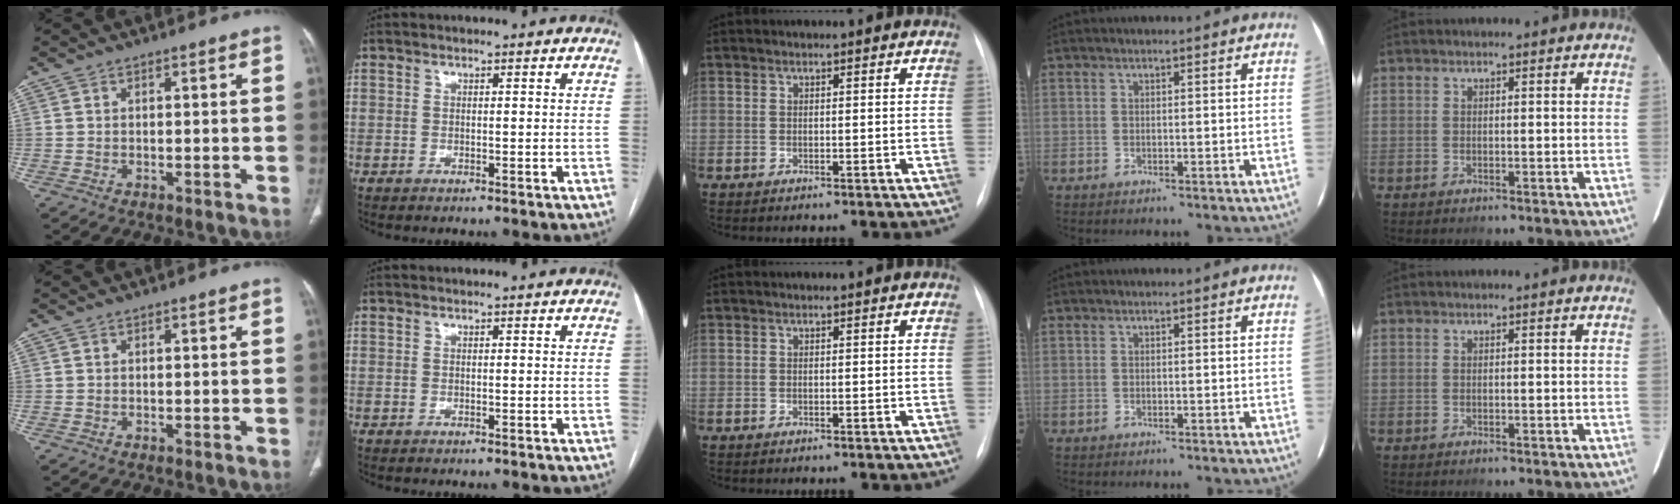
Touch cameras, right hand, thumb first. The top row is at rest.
{}